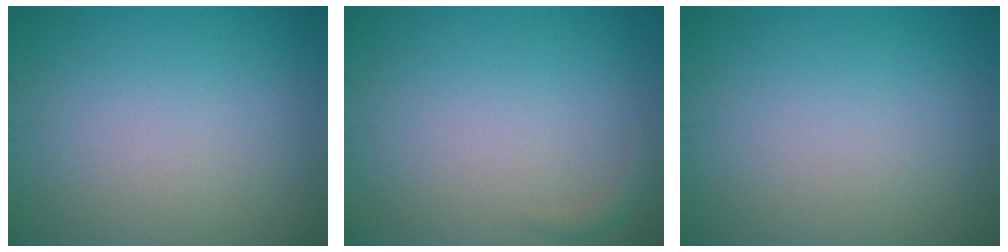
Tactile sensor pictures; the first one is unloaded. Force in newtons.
{"total": 0.9, "press": 0.9, "slide": 0.1}
{"total": 0.0}